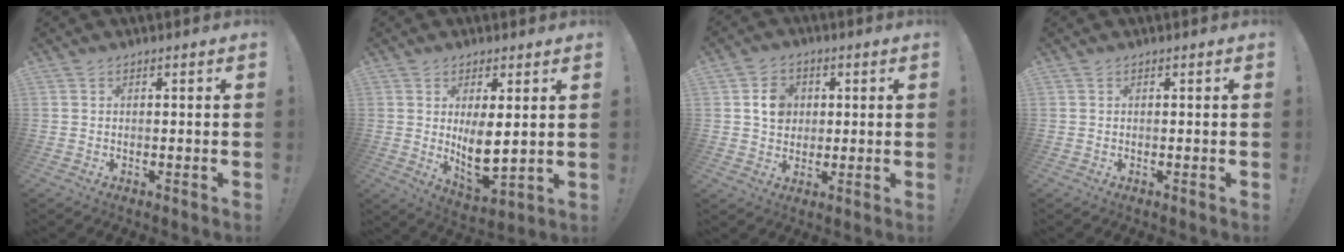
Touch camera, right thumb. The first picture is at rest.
{"total": 9.4, "force": [2.1, 4.1, 8.2], "torque": [-0.129, -0.037, 0.043]}
{"total": 7.3, "force": [1.8, 6.4, 3.1], "torque": [-0.032, 0.000, 0.034]}
{"total": 0.0}